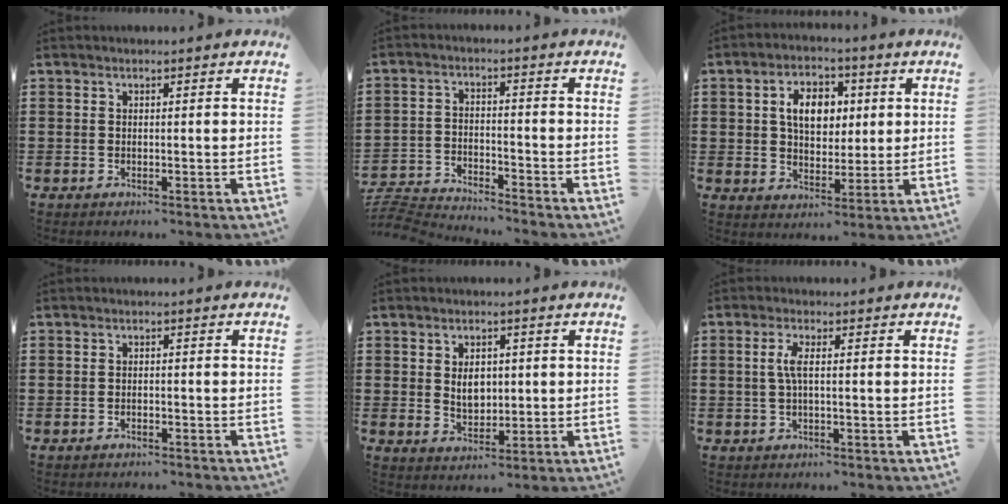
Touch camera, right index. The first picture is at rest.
{"total": 4.4, "force": [-4.4, 0.2, 0.4], "torque": [-0.032, -0.006, -0.098]}
{"total": 6.8, "force": [1.4, 4.8, 4.7], "torque": [-0.094, 0.012, 0.017]}
{"total": 0.8, "force": [-0.7, 0.3, 0.1], "torque": [-0.006, 0.000, -0.015]}
{"total": 4.0, "force": [0.5, 2.7, 2.9], "torque": [-0.049, 0.003, 0.003]}
{"total": 2.8, "force": [0.0, 0.4, 2.8], "torque": [-0.060, -0.002, -0.006]}